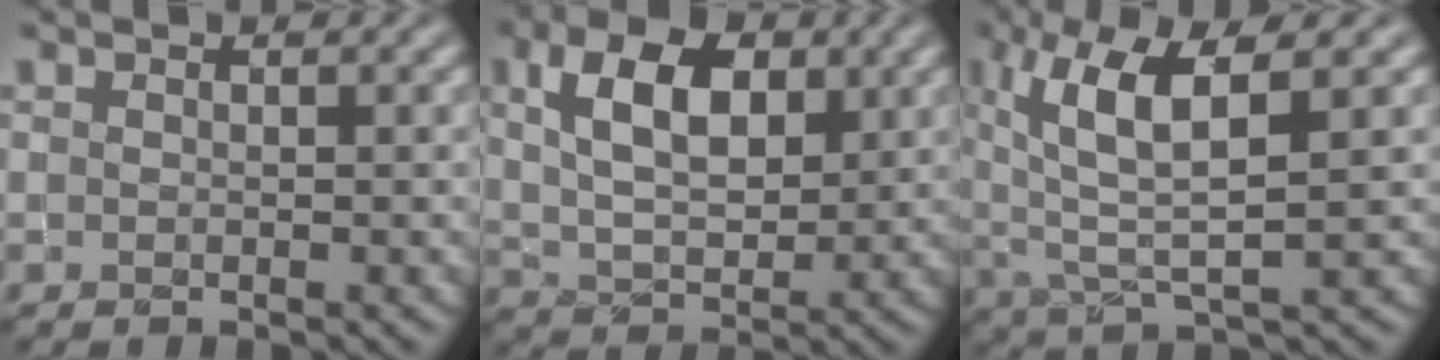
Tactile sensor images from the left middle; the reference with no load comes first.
{"total": 7.5, "force": [2.6, 4.4, 5.4], "torque": [-0.103, 0.009, 0.045]}
{"total": 7.2, "force": [2.6, 2.1, 6.4], "torque": [-0.126, 0.008, 0.048]}